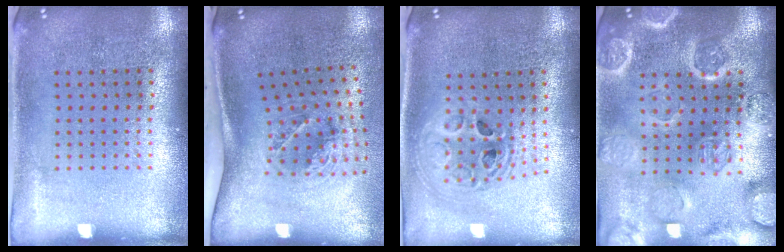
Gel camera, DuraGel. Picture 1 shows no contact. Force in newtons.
{"total": 1.8, "press": 1.2, "slide": 1.3}
{"total": 2.0, "press": 1.6, "slide": 1.2}
{"total": 3.7, "press": 3.5, "slide": 1.1}